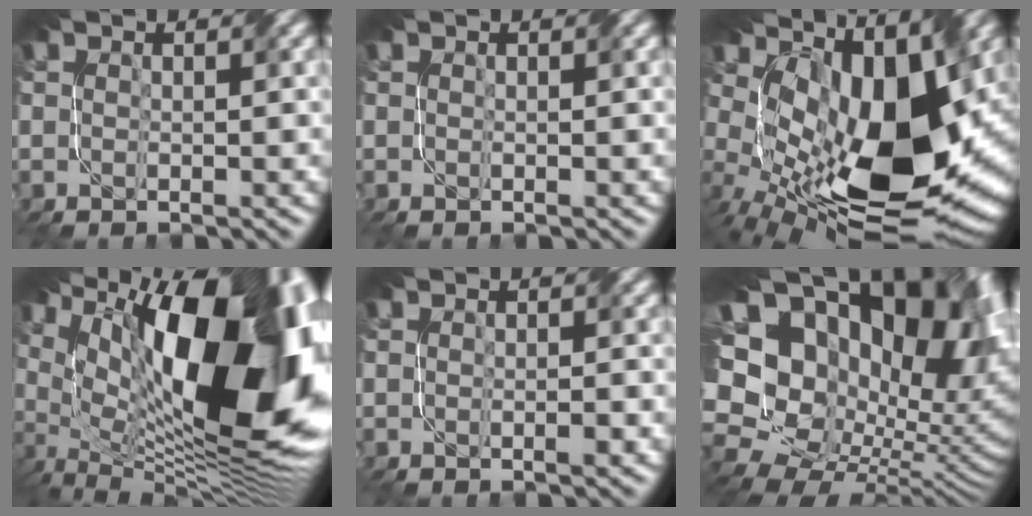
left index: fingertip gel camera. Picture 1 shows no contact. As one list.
[{"total": 0.0}, {"total": 16.2, "force": [2.1, 9.0, 13.4], "torque": [-0.228, -0.003, 0.046]}, {"total": 20.8, "force": [4.4, 9.7, 17.9], "torque": [-0.265, -0.001, 0.100]}, {"total": 0.8, "force": [-0.6, -0.1, 0.6], "torque": [-0.012, -0.002, -0.008]}, {"total": 20.8, "force": [5.1, 14.1, 14.4], "torque": [-0.288, 0.026, 0.123]}]